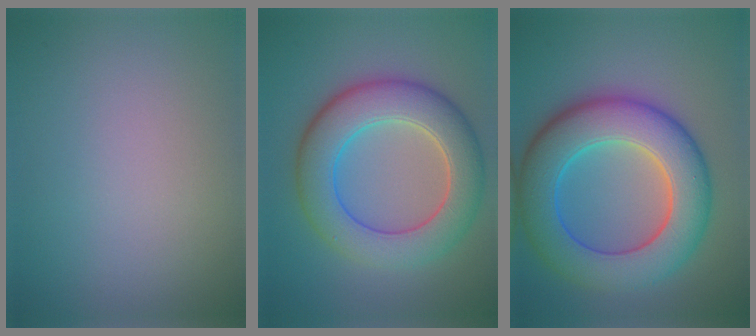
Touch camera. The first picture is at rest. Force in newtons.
{"total": 8.2, "press": 8.2, "slide": 0.3}
{"total": 10.4, "press": 10.4, "slide": 0.1}